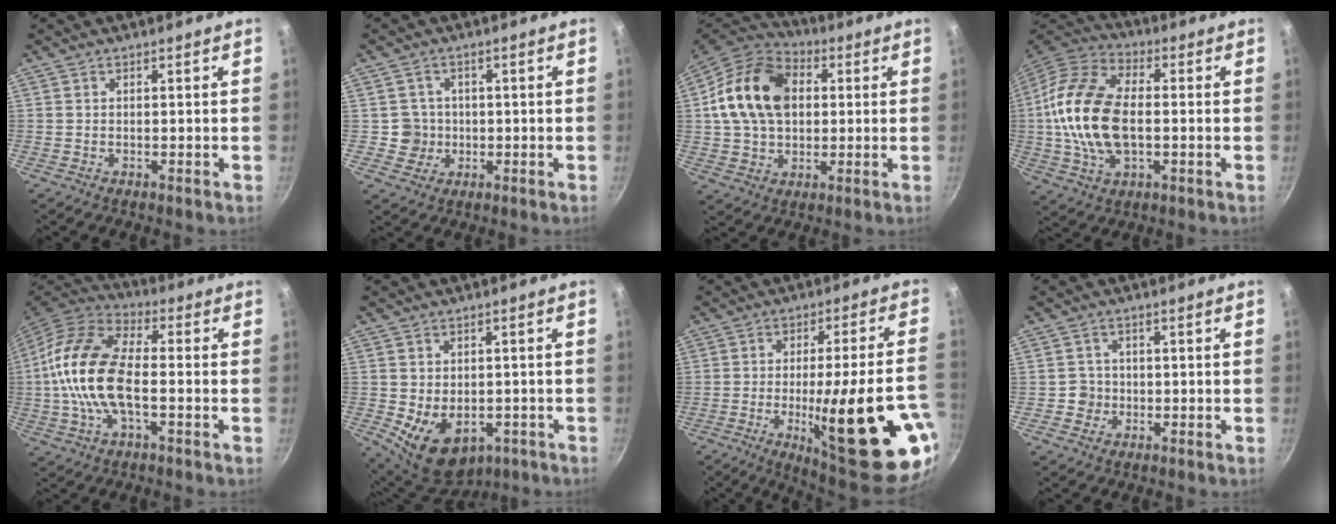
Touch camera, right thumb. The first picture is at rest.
{"total": 4.1, "force": [-0.1, 4.1, 0.5], "torque": [0.019, 0.010, 0.000]}
{"total": 17.8, "force": [3.0, 12.9, 12.0], "torque": [-0.192, 0.017, 0.040]}
{"total": 19.2, "force": [-0.5, 11.1, 15.7], "torque": [-0.302, 0.026, -0.020]}
{"total": 17.4, "force": [-1.4, 8.5, 15.1], "torque": [-0.286, 0.034, -0.041]}
{"total": 11.3, "force": [-3.1, 7.8, 7.6], "torque": [-0.090, -0.006, -0.024]}
{"total": 25.5, "force": [-7.6, 4.7, 23.9], "torque": [-0.315, 0.007, -0.095]}
{"total": 2.5, "force": [-0.4, 2.4, 0.3], "torque": [0.015, 0.005, -0.007]}